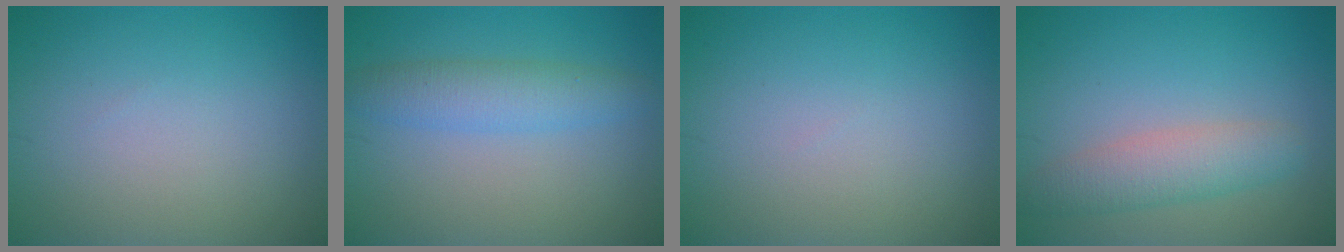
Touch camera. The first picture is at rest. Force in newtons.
{"total": 3.3, "press": 3.3, "slide": 0.1}
{"total": 0.0}
{"total": 3.6, "press": 3.6, "slide": 0.1}